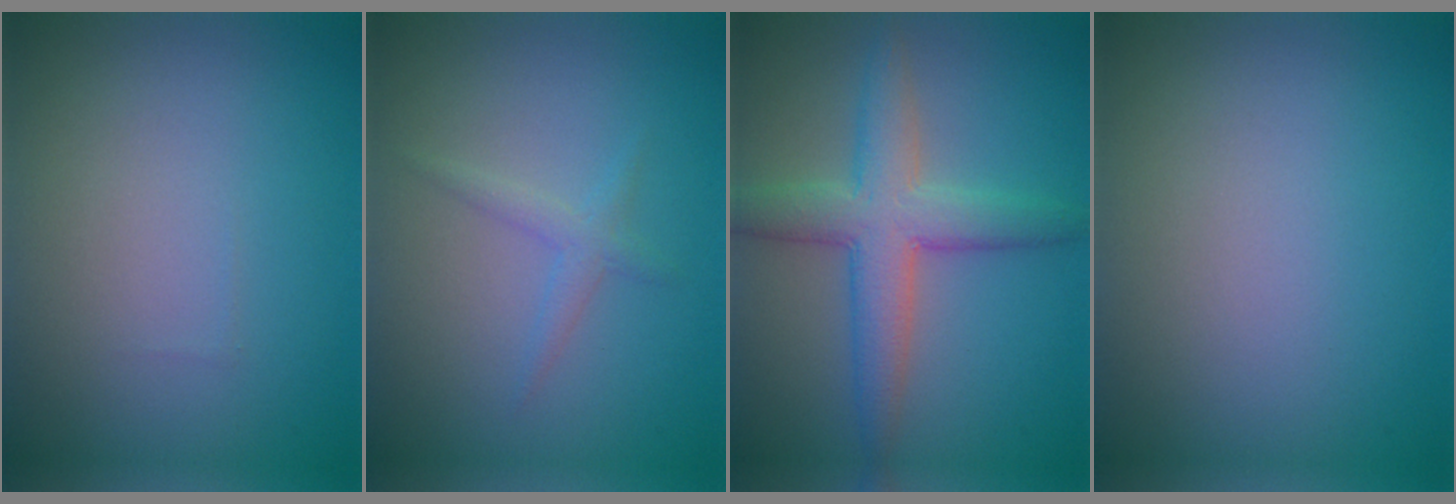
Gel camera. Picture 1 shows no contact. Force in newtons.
{"total": 1.4, "press": 1.4, "slide": 0.0}
{"total": 5.5, "press": 5.5, "slide": 0.2}
{"total": 0.0}